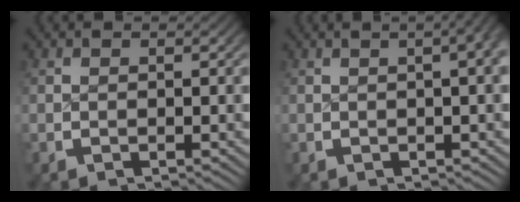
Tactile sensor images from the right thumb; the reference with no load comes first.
{"total": 7.9, "force": [2.5, 3.8, 6.5], "torque": [-0.052, 0.045, 0.013]}